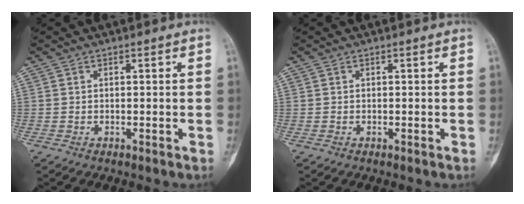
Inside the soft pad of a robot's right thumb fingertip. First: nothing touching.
{"total": 0.0}